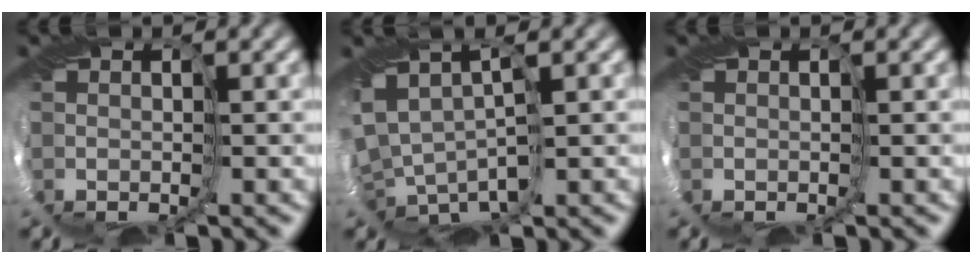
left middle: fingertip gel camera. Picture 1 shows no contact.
{"total": 3.2, "force": [0.1, 2.1, 2.4], "torque": [-0.067, 0.012, 0.029]}
{"total": 0.0}